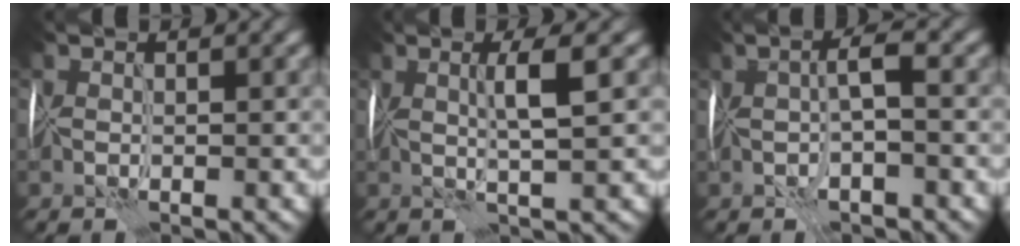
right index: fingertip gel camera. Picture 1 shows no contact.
{"total": 2.8, "force": [1.0, -0.2, 2.6], "torque": [-0.047, 0.002, 0.017]}
{"total": 2.7, "force": [0.3, 0.6, 2.7], "torque": [-0.053, 0.006, 0.002]}